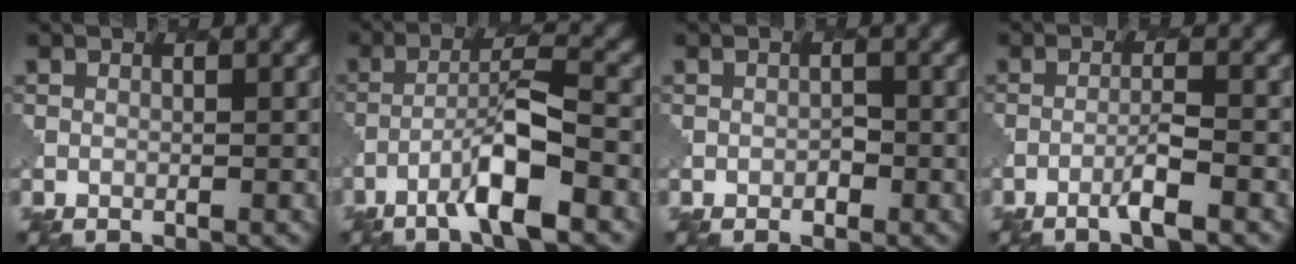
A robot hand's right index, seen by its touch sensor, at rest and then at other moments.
{"total": 6.0, "force": [-3.2, 0.9, 5.0], "torque": [-0.083, 0.015, -0.057]}
{"total": 0.8, "force": [-0.4, 0.6, 0.5], "torque": [-0.005, 0.000, -0.004]}
{"total": 2.5, "force": [-1.5, 0.1, 2.0], "torque": [-0.034, 0.006, -0.035]}